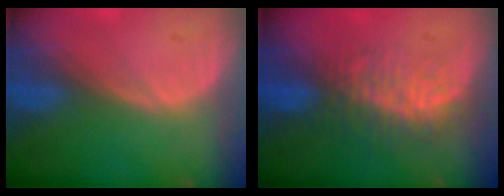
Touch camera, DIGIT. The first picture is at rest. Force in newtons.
{"total": 8.0, "press": 7.4, "slide": 3.0}